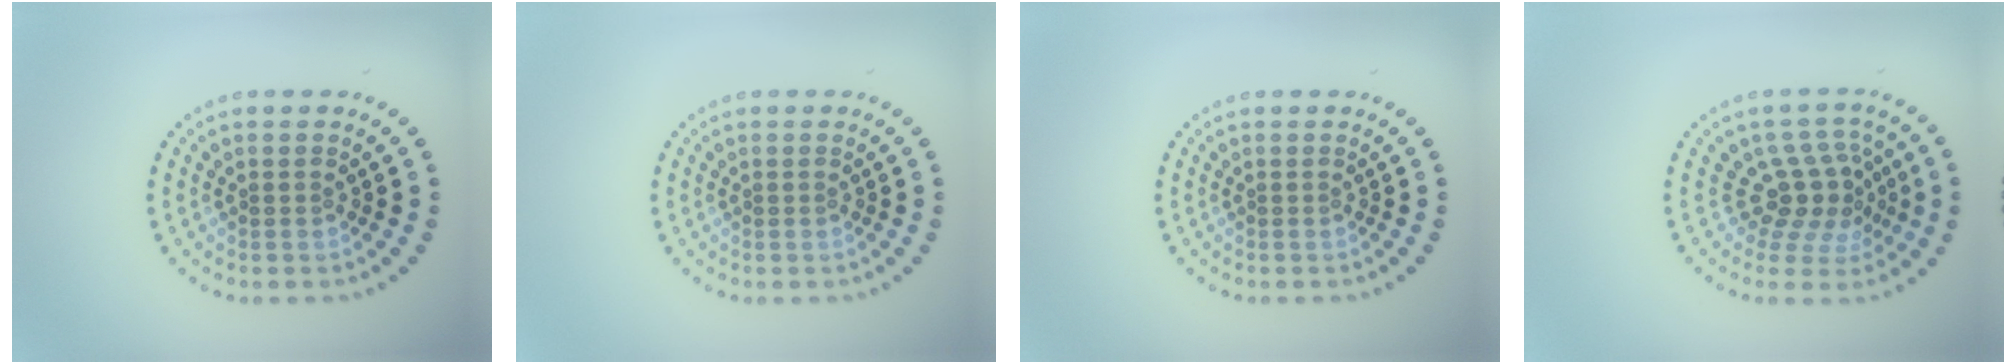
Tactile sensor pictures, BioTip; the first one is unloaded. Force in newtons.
{"total": 0.0}
{"total": 0.0}
{"total": 3.8, "press": 3.0, "slide": 2.3}